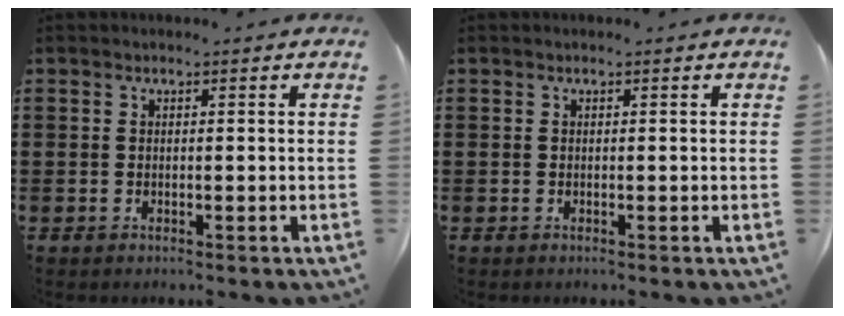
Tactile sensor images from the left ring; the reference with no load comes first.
{"total": 0.0}